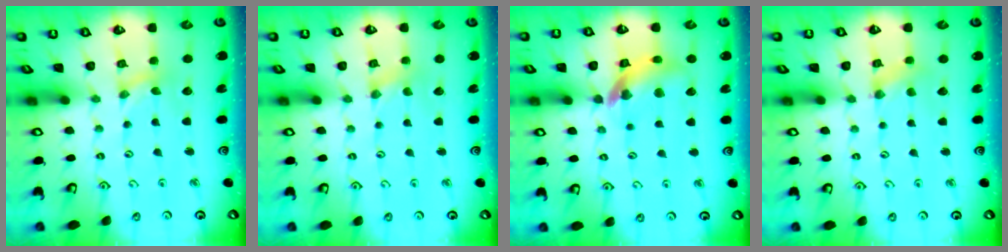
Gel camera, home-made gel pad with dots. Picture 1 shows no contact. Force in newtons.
{"total": 0.8, "press": 0.8, "slide": 0.1}
{"total": 11.5, "press": 11.4, "slide": 1.5}
{"total": 1.2, "press": 1.1, "slide": 0.3}